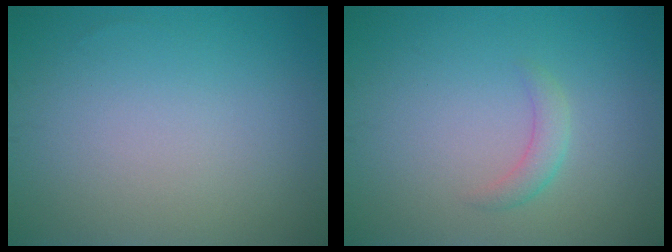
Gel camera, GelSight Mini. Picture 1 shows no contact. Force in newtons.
{"total": 1.6, "press": 1.6, "slide": 0.1}